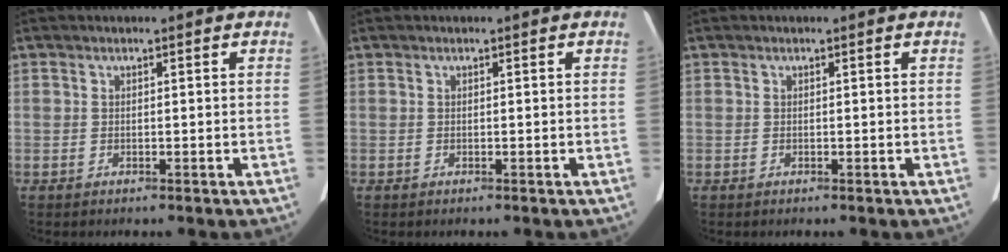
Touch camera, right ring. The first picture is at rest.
{"total": 0.0}
{"total": 0.0}